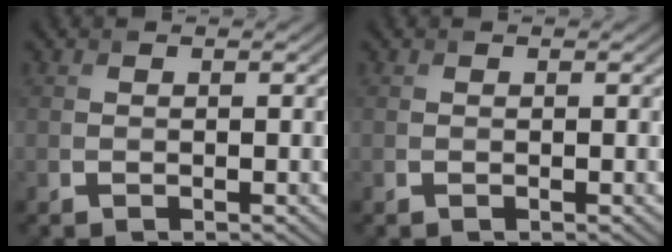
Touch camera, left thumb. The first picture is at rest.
{"total": 0.0}